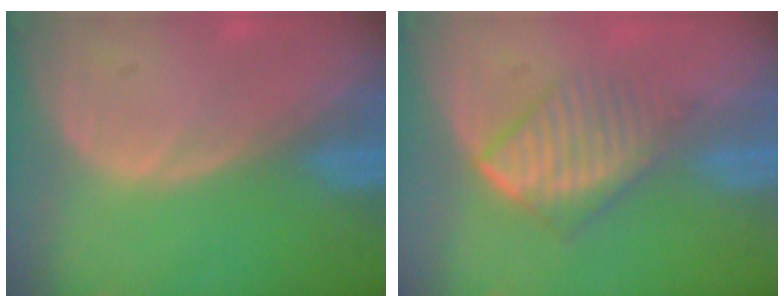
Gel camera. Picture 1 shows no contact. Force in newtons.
{"total": 6.9, "press": 6.0, "slide": 3.5}